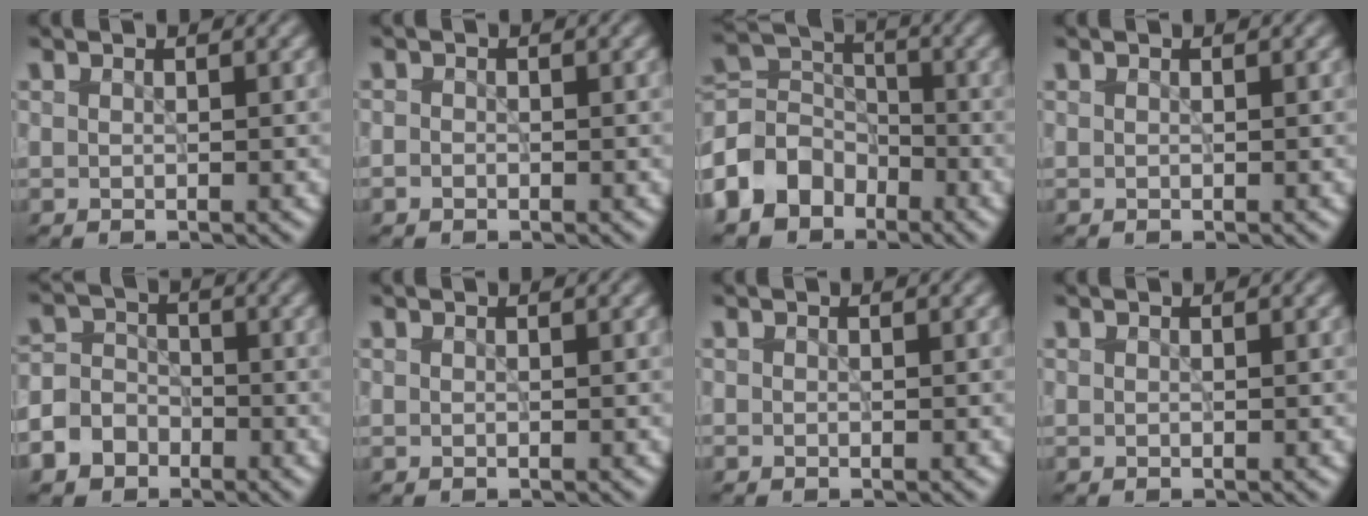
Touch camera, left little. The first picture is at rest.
{"total": 0.6, "force": [-0.3, 0.5, 0.2], "torque": [-0.003, -0.003, -0.006]}
{"total": 6.6, "force": [-3.3, 5.1, 2.7], "torque": [-0.056, 0.010, -0.087]}
{"total": 0.0}
{"total": 5.9, "force": [-3.3, 4.6, 1.8], "torque": [-0.020, -0.005, -0.072]}
{"total": 0.0}
{"total": 0.0}
{"total": 0.0}